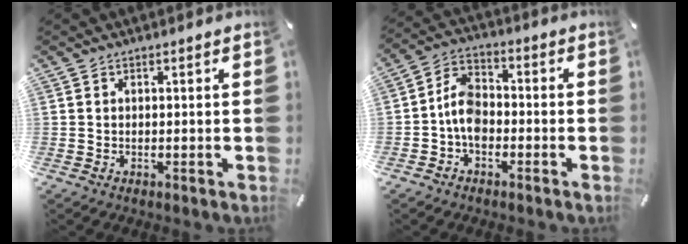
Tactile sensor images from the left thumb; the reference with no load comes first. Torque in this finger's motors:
{"motor_torque": [-0.17, 0.59, 0.27, -0.20, 0.20]}